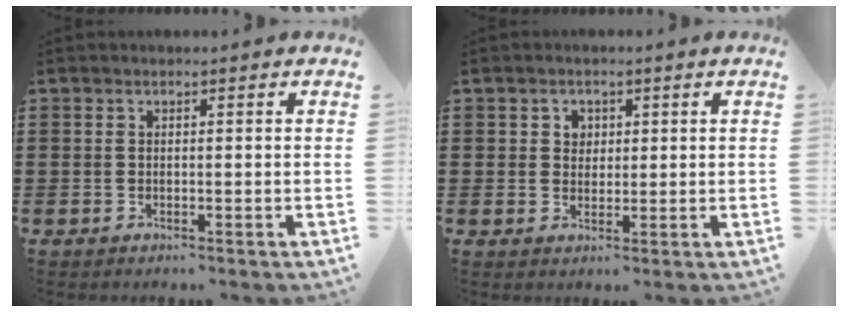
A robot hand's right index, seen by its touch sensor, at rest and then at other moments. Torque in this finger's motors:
{"motor_torque": [0.65, 0.59, 0.16, 0.03]}